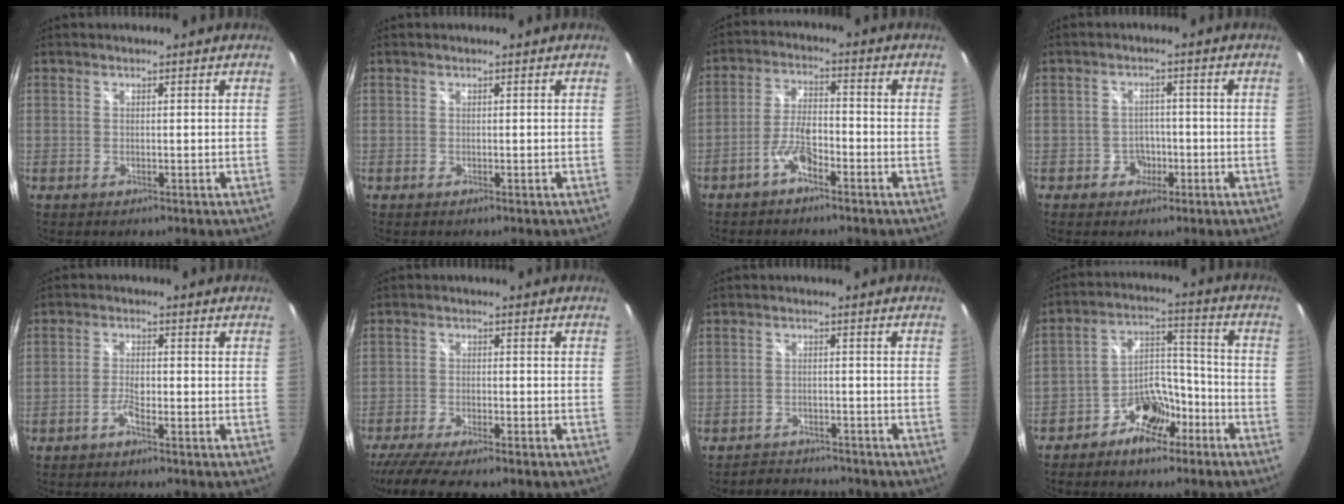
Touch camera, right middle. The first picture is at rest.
{"total": 0.0}
{"total": 5.2, "force": [-3.3, 1.6, 3.6], "torque": [-0.081, 0.012, -0.063]}
{"total": 3.4, "force": [-1.6, 3.0, 0.5], "torque": [-0.014, 0.009, -0.022]}
{"total": 2.2, "force": [-1.5, 0.5, 1.5], "torque": [-0.039, 0.004, -0.035]}
{"total": 9.7, "force": [-8.1, 0.9, 5.2], "torque": [-0.119, -0.034, -0.135]}
{"total": 5.1, "force": [-4.8, 1.5, 0.3], "torque": [-0.019, 0.009, -0.073]}
{"total": 9.7, "force": [-6.7, 5.4, 4.6], "torque": [-0.072, 0.040, -0.110]}